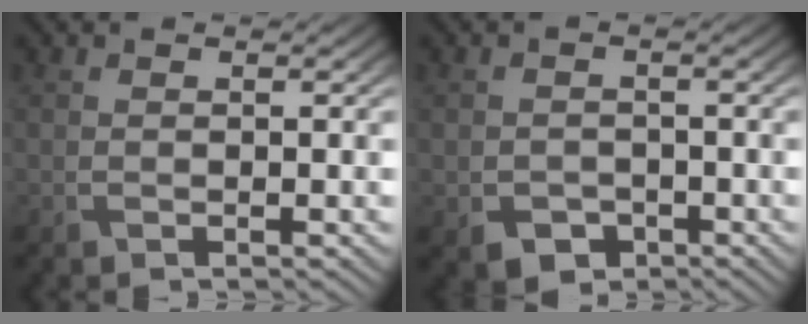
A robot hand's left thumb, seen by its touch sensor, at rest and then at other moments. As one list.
[{"total": 3.0, "force": [-1.6, 2.3, 1.2], "torque": [-0.025, -0.009, -0.027]}]